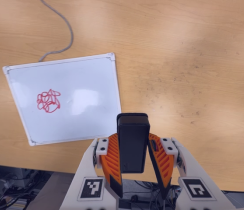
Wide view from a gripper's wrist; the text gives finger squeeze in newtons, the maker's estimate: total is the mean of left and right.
{"total": 5.9, "left": 5.1, "right": 6.7}